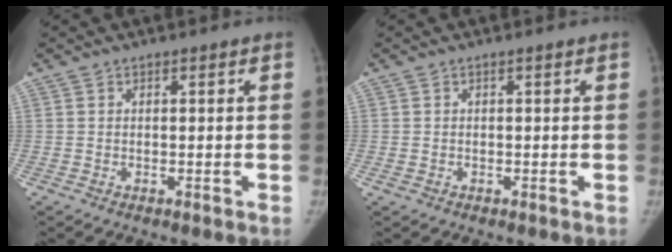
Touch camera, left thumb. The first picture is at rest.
{"total": 0.7, "force": [-0.1, 0.4, 0.5], "torque": [-0.015, 0.005, 0.003]}